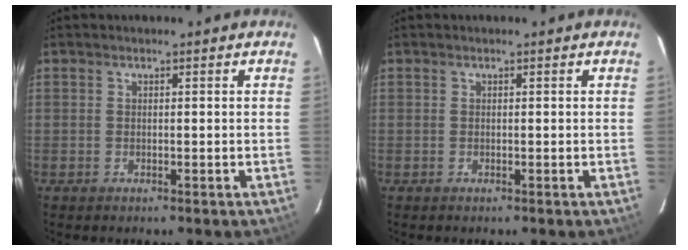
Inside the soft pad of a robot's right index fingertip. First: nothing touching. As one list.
[{"total": 0.0}]